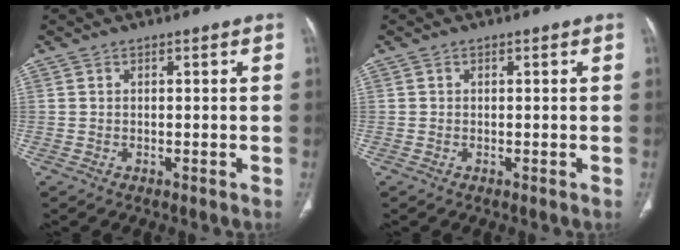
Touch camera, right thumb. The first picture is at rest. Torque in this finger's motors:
{"motor_torque": [-0.56, 0.38, -0.29, 0.21, 0.06]}